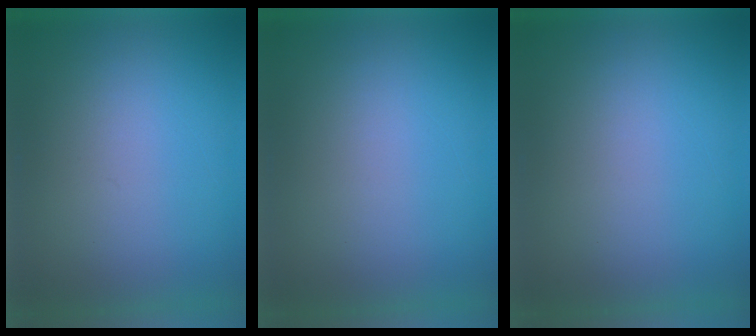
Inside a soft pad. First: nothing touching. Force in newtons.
{"total": 1.2}
{"total": 1.1}